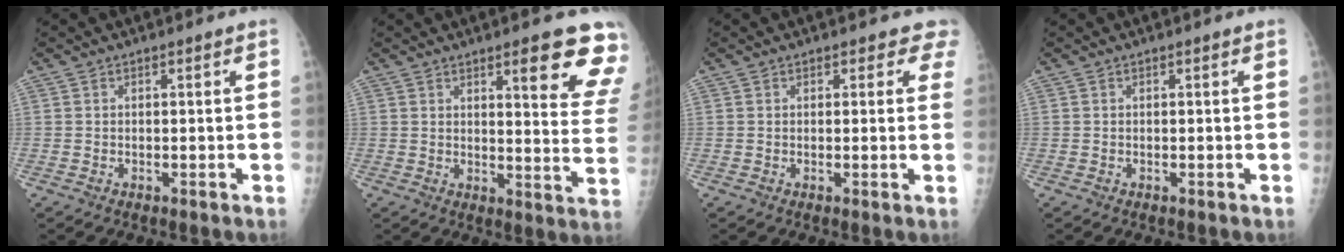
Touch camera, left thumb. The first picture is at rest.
{"total": 14.6, "force": [9.0, 3.2, 11.0], "torque": [-0.101, -0.049, 0.099]}
{"total": 3.1, "force": [2.5, 1.7, 0.6], "torque": [0.029, -0.009, 0.011]}
{"total": 0.0}